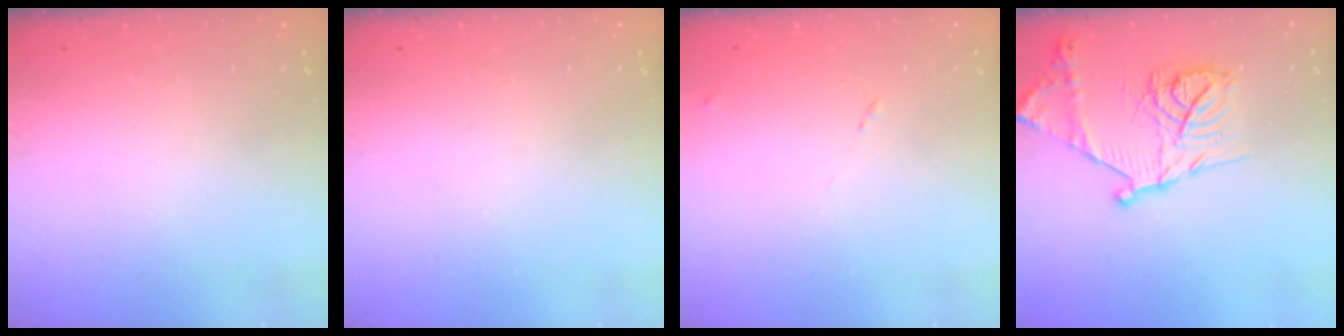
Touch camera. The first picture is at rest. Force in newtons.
{"total": 0.0}
{"total": 7.6, "press": 7.5, "slide": 0.7}
{"total": 19.6, "press": 19.6, "slide": 1.5}